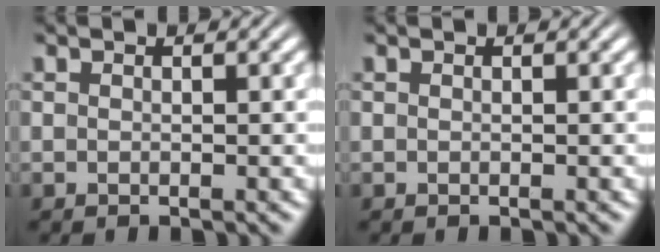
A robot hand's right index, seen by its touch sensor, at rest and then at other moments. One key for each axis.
{"total": 0.0}